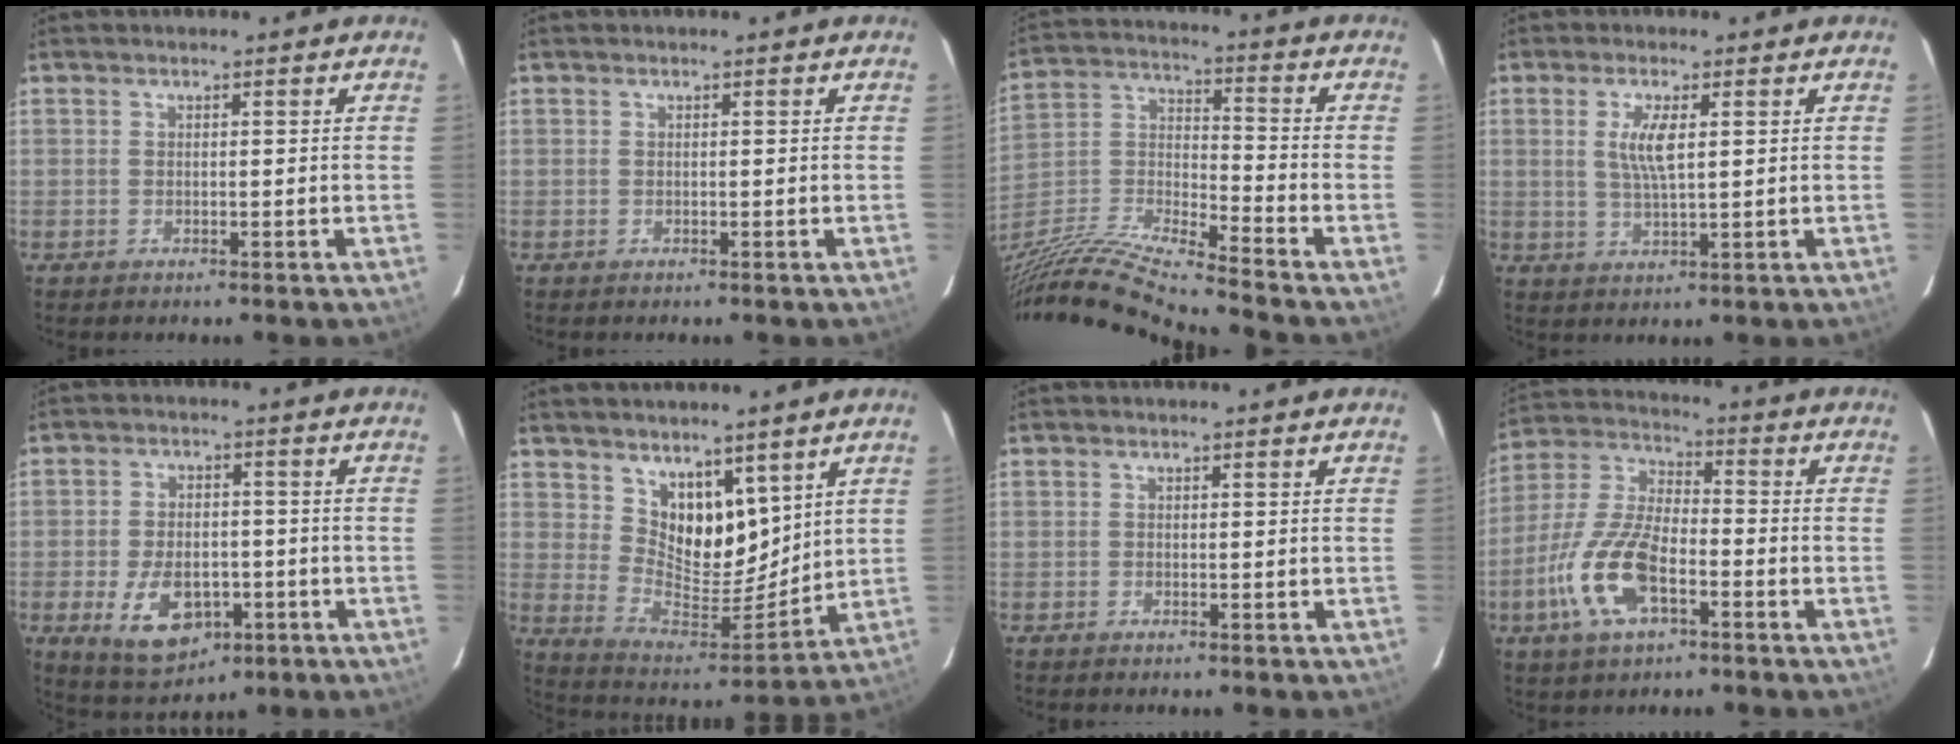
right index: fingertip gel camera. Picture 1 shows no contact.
{"total": 0.0}
{"total": 17.9, "force": [-14.9, 0.5, 9.8], "torque": [-0.197, -0.017, -0.284]}
{"total": 5.1, "force": [1.3, 1.1, 4.8], "torque": [-0.095, -0.002, 0.025]}
{"total": 11.2, "force": [-4.2, 7.1, 7.6], "torque": [-0.161, -0.007, -0.053]}
{"total": 12.1, "force": [7.6, 7.2, 6.1], "torque": [-0.097, -0.010, 0.152]}
{"total": 0.0}
{"total": 14.4, "force": [-6.0, 6.2, 11.5], "torque": [-0.256, -0.003, -0.117]}